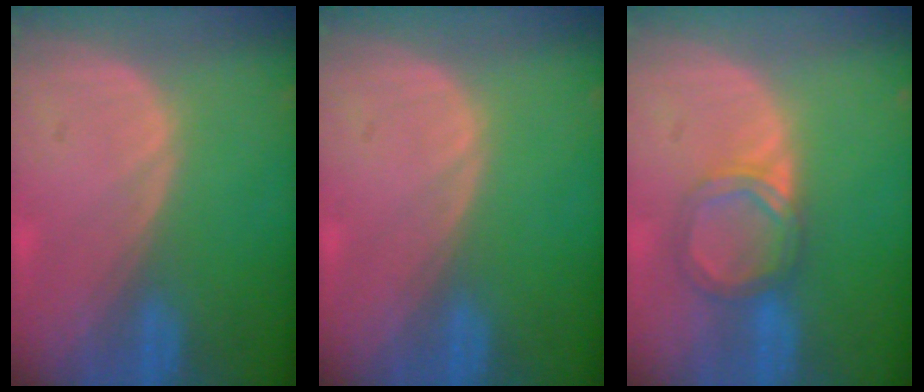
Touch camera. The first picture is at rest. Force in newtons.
{"total": 0.0}
{"total": 4.5, "press": 4.5, "slide": 0.4}